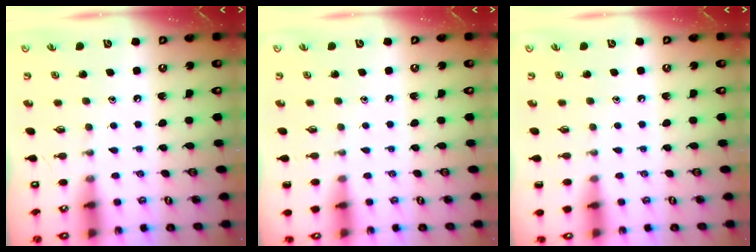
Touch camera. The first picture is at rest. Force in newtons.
{"total": 0.0}
{"total": 0.0}